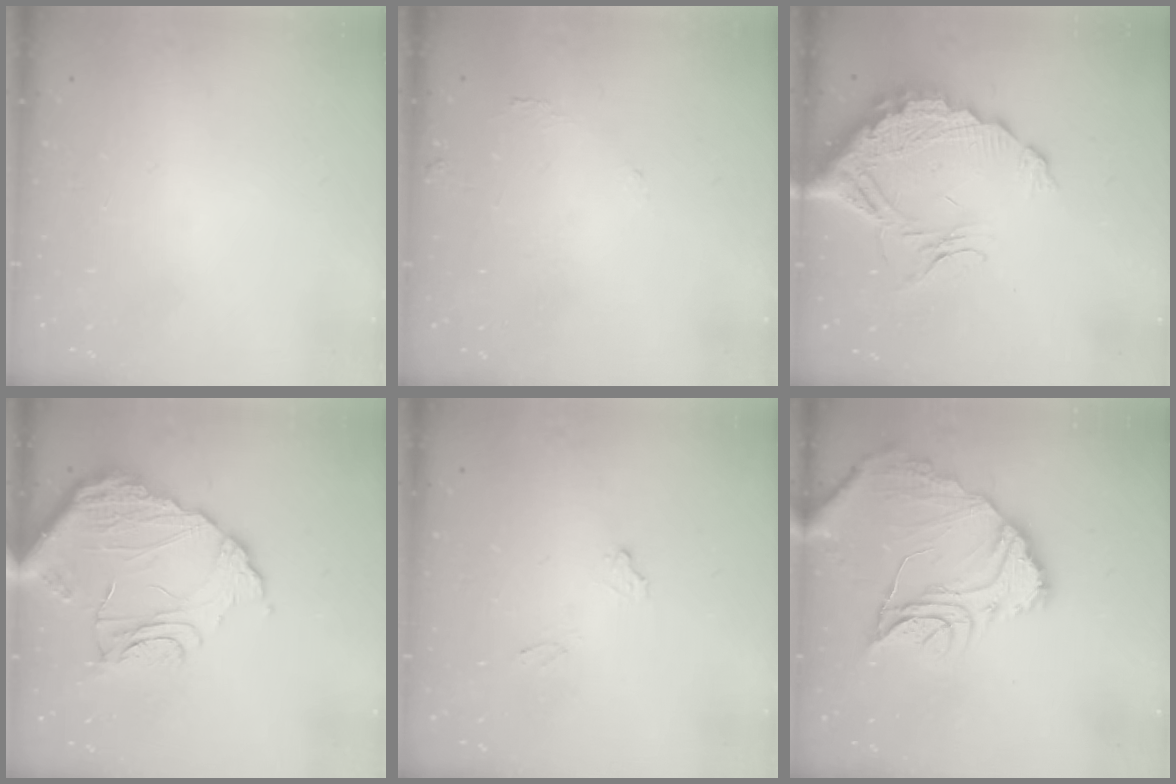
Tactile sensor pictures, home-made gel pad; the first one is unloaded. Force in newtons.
{"total": 5.6, "press": 5.6, "slide": 0.2}
{"total": 16.1, "press": 16.0, "slide": 1.5}
{"total": 15.2, "press": 15.1, "slide": 1.5}
{"total": 7.1, "press": 7.1, "slide": 0.3}
{"total": 17.8, "press": 17.7, "slide": 1.9}